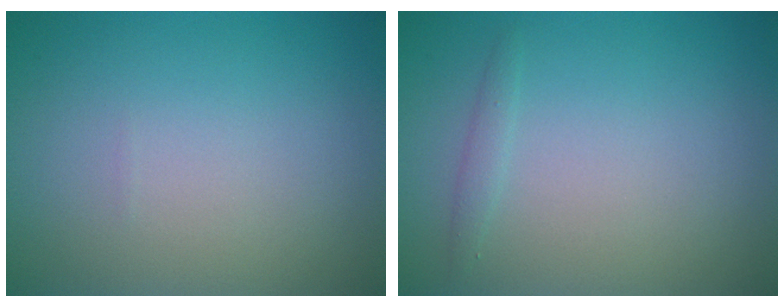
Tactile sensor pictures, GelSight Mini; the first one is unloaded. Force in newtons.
{"total": 0.8, "press": 0.8, "slide": 0.0}